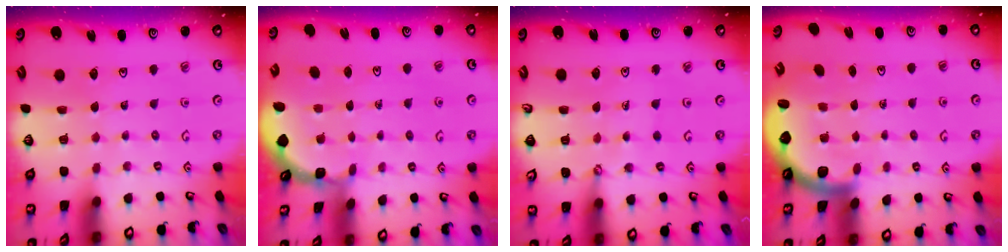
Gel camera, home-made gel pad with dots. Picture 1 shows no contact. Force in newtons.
{"total": 1.6, "press": 1.5, "slide": 0.2}
{"total": 0.6, "press": 0.6, "slide": 0.1}
{"total": 2.7, "press": 2.6, "slide": 0.5}